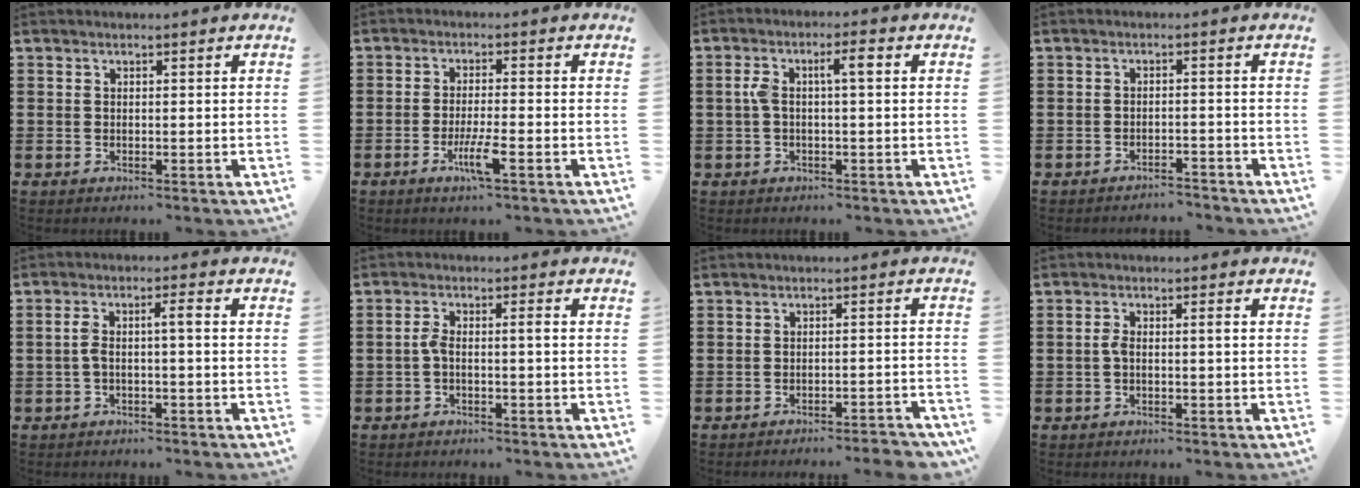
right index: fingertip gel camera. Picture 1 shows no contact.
{"total": 4.9, "force": [-2.4, 0.4, 4.3], "torque": [-0.084, -0.013, -0.043]}
{"total": 4.1, "force": [0.3, 1.0, 3.9], "torque": [-0.076, 0.003, -0.003]}
{"total": 2.1, "force": [-2.1, 0.0, 0.1], "torque": [-0.008, 0.000, -0.045]}
{"total": 3.5, "force": [-0.4, 0.6, 3.4], "torque": [-0.071, 0.004, -0.015]}
{"total": 2.4, "force": [-0.4, 0.4, 2.4], "torque": [-0.052, 0.002, -0.013]}
{"total": 2.7, "force": [-2.6, -0.2, 0.7], "torque": [-0.014, -0.001, -0.055]}
{"total": 2.2, "force": [-0.3, 0.4, 2.1], "torque": [-0.048, 0.001, -0.010]}